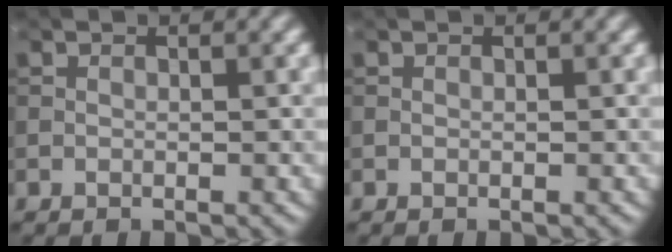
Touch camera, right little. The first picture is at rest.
{"total": 0.0}